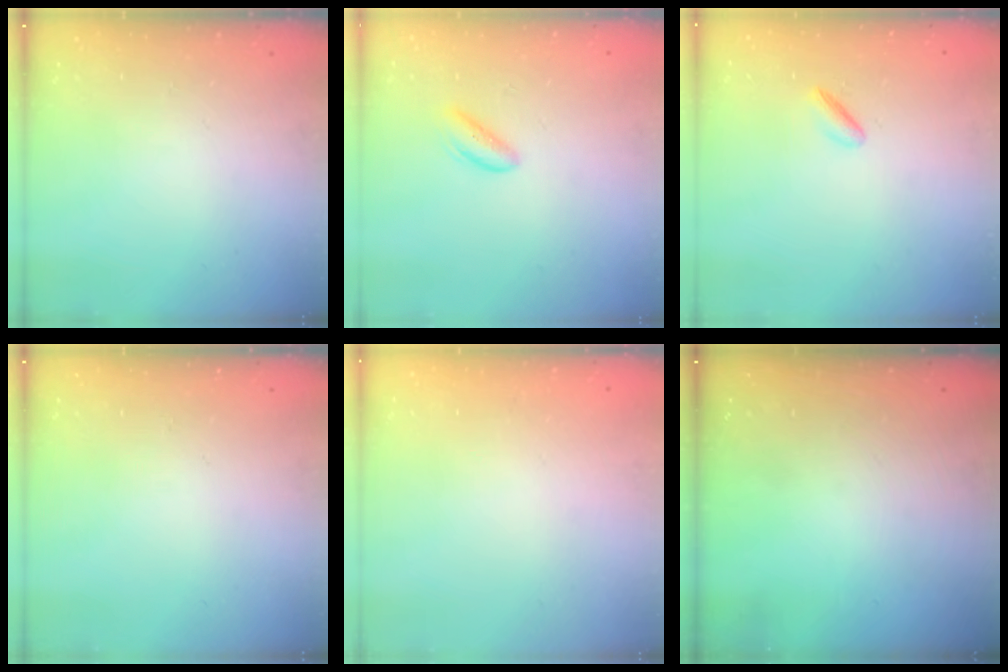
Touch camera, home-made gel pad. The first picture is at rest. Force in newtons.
{"total": 2.3, "press": 2.3, "slide": 0.3}
{"total": 2.9, "press": 2.7, "slide": 0.9}
{"total": 0.0}
{"total": 2.2, "press": 2.2, "slide": 0.1}
{"total": 0.0}